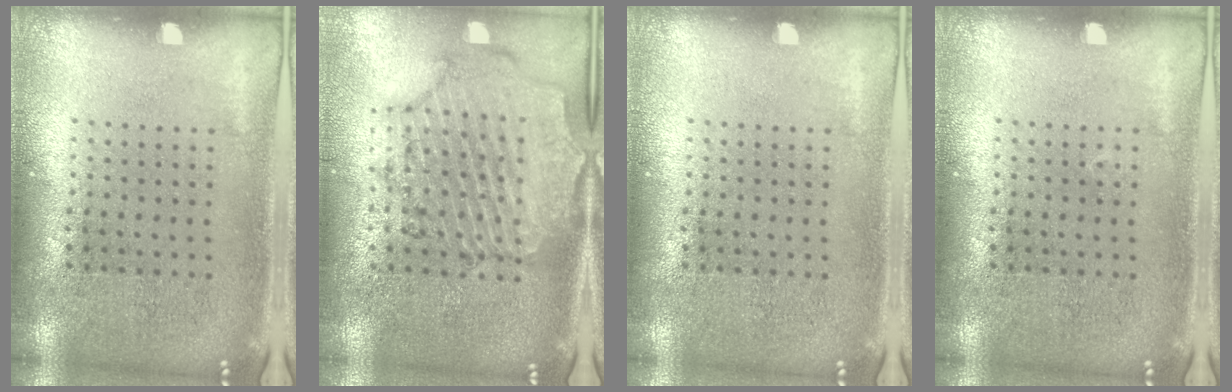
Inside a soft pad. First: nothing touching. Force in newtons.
{"total": 1.6, "press": 1.6, "slide": 0.4}
{"total": 0.0}
{"total": 0.0}